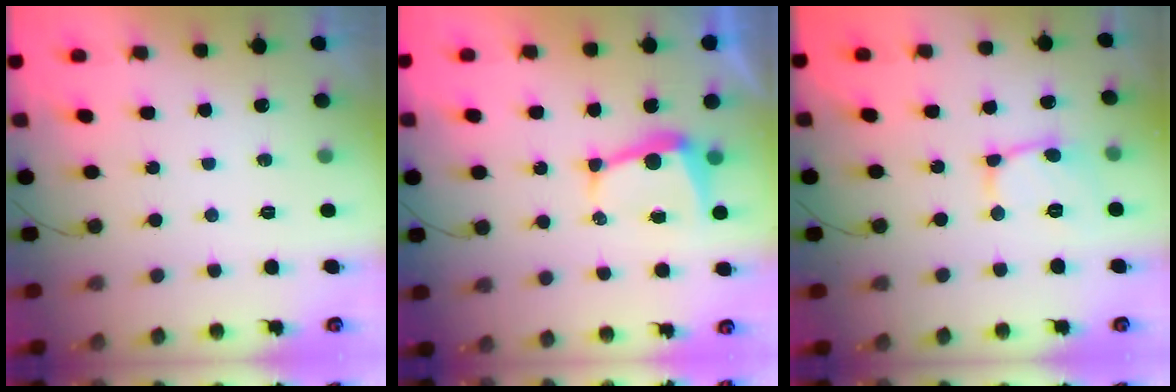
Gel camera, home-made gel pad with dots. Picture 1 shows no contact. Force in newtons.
{"total": 5.8, "press": 5.8, "slide": 0.7}
{"total": 5.8, "press": 5.8, "slide": 0.8}